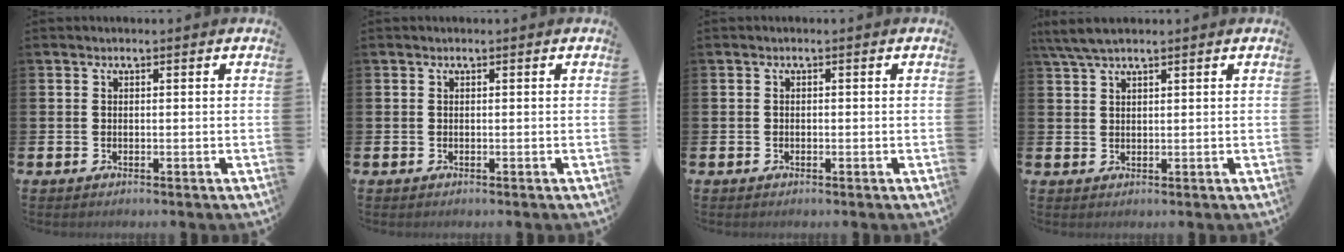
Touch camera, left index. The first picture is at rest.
{"total": 0.0}
{"total": 0.6, "force": [-0.3, 0.4, 0.2], "torque": [-0.012, 0.007, -0.007]}
{"total": 3.7, "force": [2.9, 0.8, 2.2], "torque": [-0.052, 0.002, 0.055]}